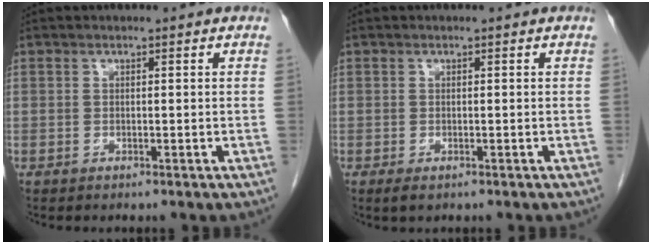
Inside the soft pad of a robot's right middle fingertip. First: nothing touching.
{"total": 1.4, "force": [-0.9, 0.6, 0.9], "torque": [-0.014, -0.002, -0.008]}